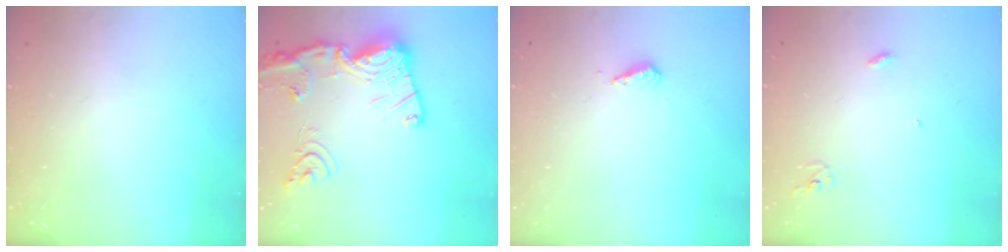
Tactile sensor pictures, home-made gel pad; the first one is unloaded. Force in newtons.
{"total": 21.7, "press": 21.5, "slide": 2.2}
{"total": 2.8, "press": 2.8, "slide": 0.7}
{"total": 3.0, "press": 2.9, "slide": 0.2}